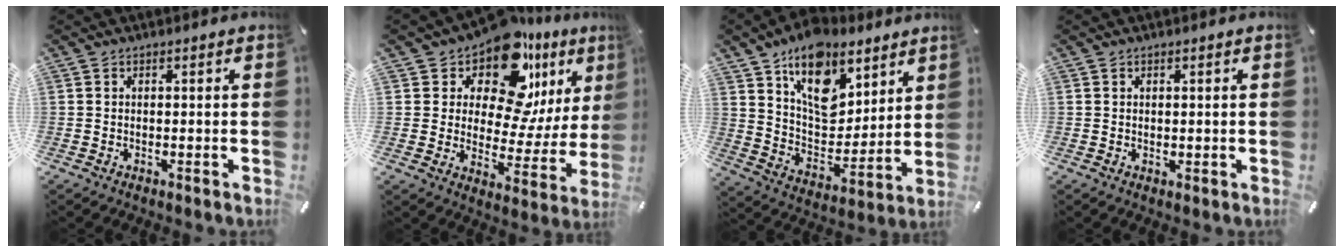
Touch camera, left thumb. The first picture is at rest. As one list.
[{"total": 16.2, "force": [12.0, 7.9, 7.5], "torque": [-0.105, -0.116, 0.202]}, {"total": 16.7, "force": [10.5, 10.5, 7.7], "torque": [-0.123, -0.073, 0.192]}, {"total": 0.6, "force": [0.3, 0.5, 0.2], "torque": [-0.003, 0.001, 0.006]}]